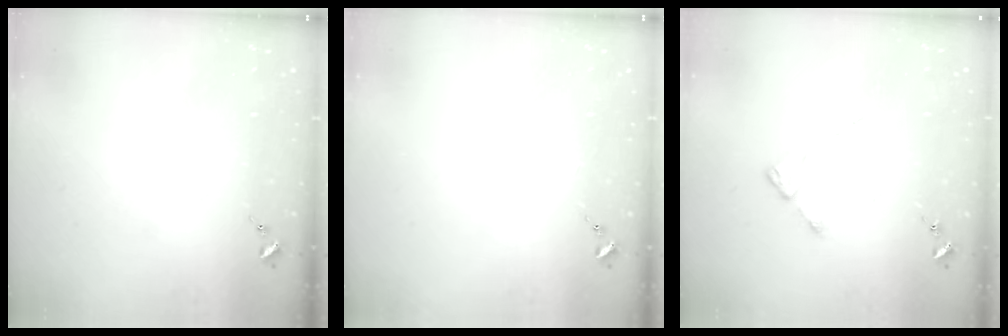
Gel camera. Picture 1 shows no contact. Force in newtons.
{"total": 0.0}
{"total": 2.6, "press": 2.6, "slide": 0.4}